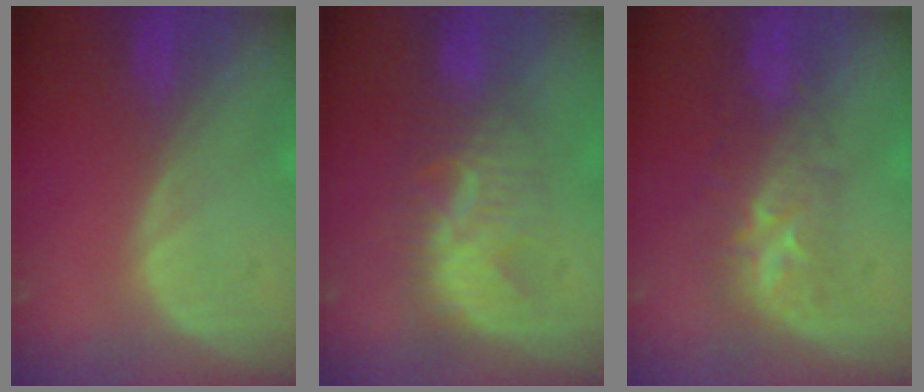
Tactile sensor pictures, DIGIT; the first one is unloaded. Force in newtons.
{"total": 7.7, "press": 7.2, "slide": 2.6}
{"total": 8.8, "press": 7.2, "slide": 4.9}